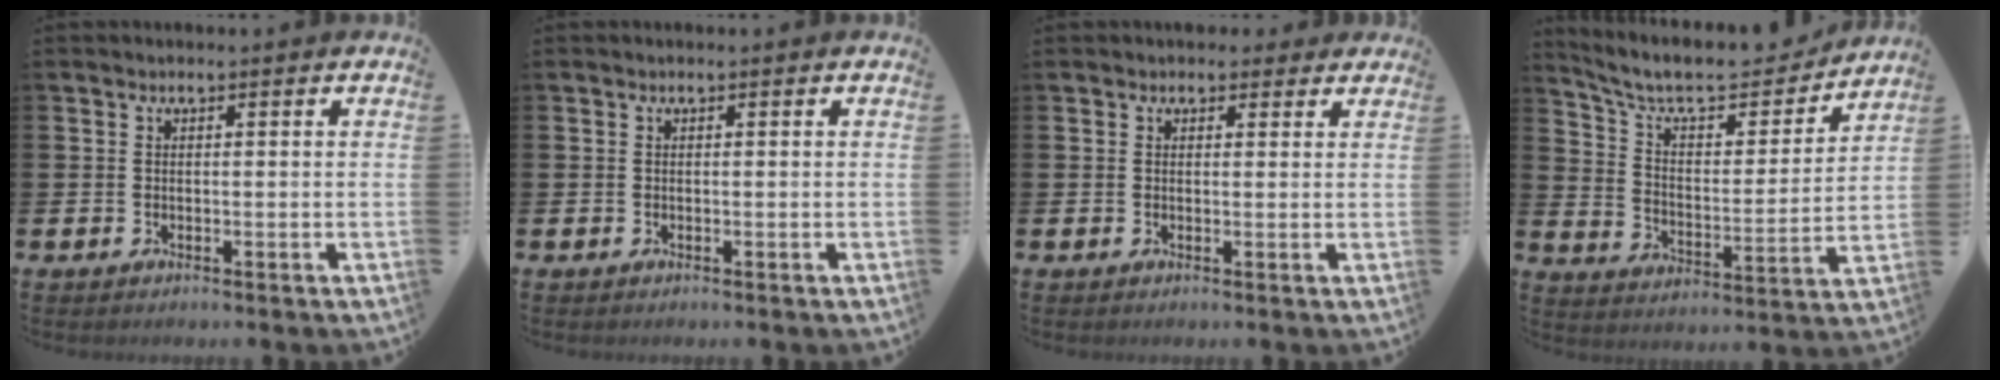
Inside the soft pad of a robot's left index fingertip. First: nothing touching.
{"total": 0.0}
{"total": 1.8, "force": [1.5, 0.9, 0.0], "torque": [0.011, 0.000, 0.024]}
{"total": 9.6, "force": [8.3, 2.9, 3.7], "torque": [-0.101, -0.055, 0.139]}